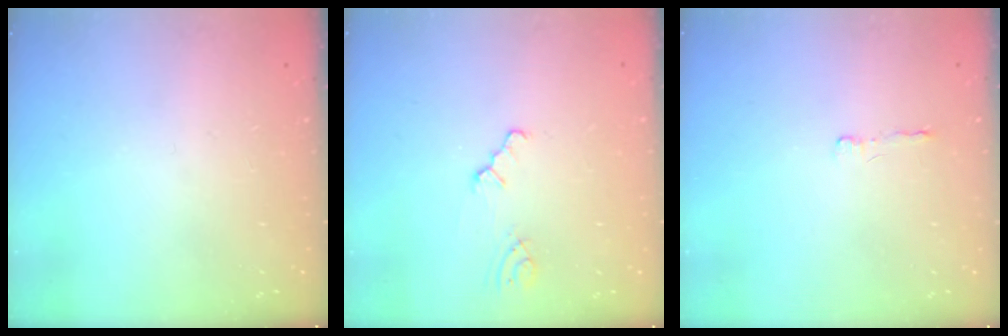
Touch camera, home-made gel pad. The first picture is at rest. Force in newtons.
{"total": 1.2, "press": 1.1, "slide": 0.2}
{"total": 2.0, "press": 2.0, "slide": 0.5}